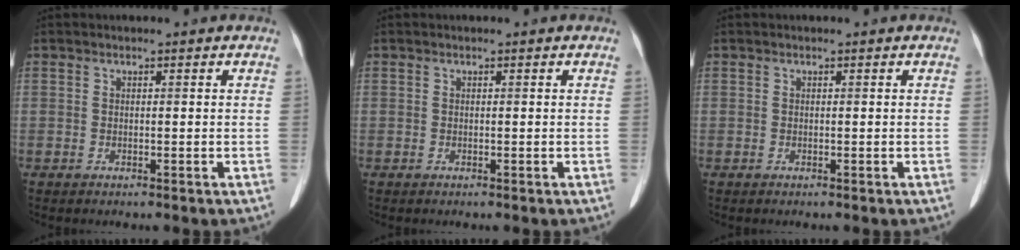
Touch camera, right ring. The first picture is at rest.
{"total": 0.0}
{"total": 0.0}